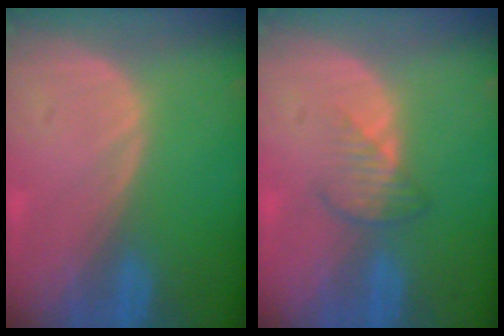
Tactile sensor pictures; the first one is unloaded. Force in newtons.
{"total": 3.3, "press": 2.9, "slide": 1.4}